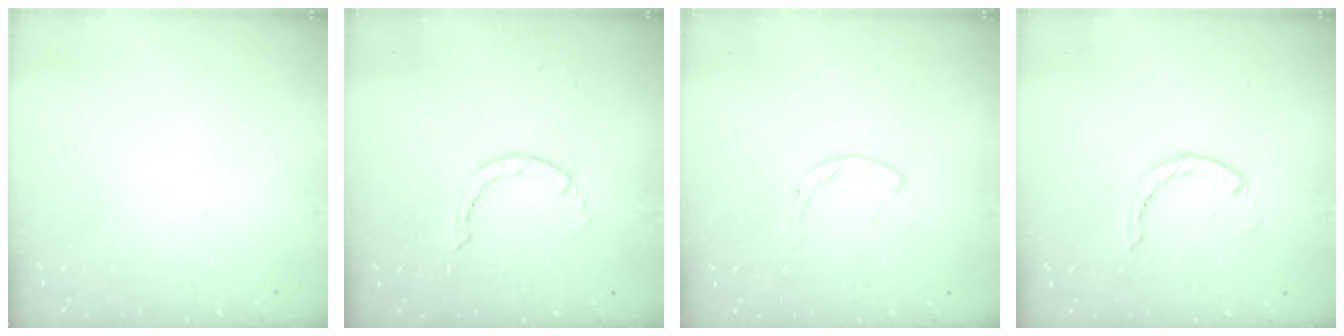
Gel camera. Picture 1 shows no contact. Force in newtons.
{"total": 0.6, "press": 0.6, "slide": 0.1}
{"total": 0.7, "press": 0.6, "slide": 0.2}
{"total": 1.4, "press": 1.4, "slide": 0.3}